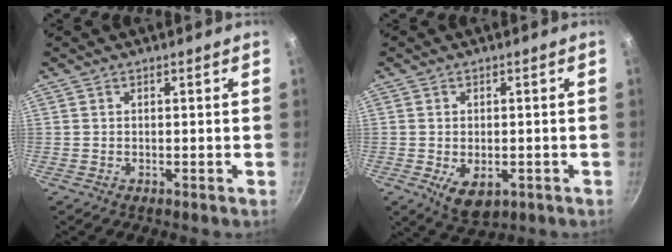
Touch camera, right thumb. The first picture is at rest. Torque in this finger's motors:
{"motor_torque": [-0.25, 0.09, -0.06, 0.25, 0.00]}